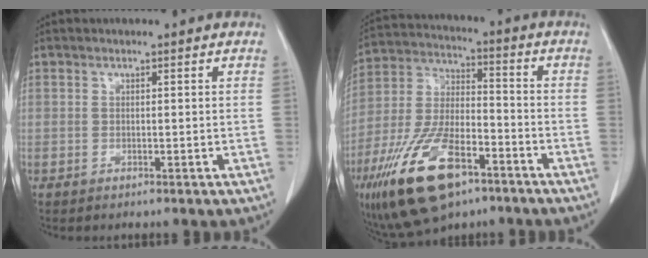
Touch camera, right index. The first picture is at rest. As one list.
[{"total": 17.6, "force": [-10.0, 7.2, 12.6], "torque": [-0.270, -0.010, -0.178]}]